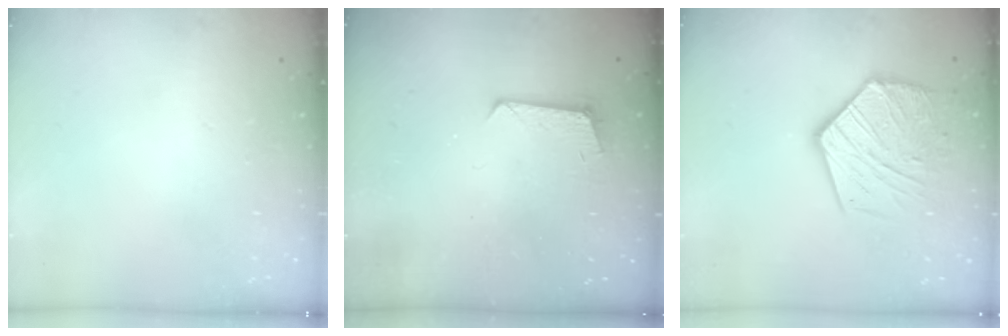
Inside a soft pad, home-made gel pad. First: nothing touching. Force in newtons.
{"total": 6.7, "press": 6.7, "slide": 0.5}
{"total": 17.4, "press": 17.4, "slide": 1.7}